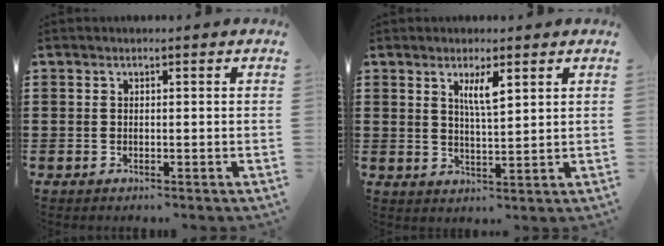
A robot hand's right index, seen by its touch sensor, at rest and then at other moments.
{"total": 3.9, "force": [1.9, 0.9, 3.3], "torque": [-0.070, 0.005, 0.030]}